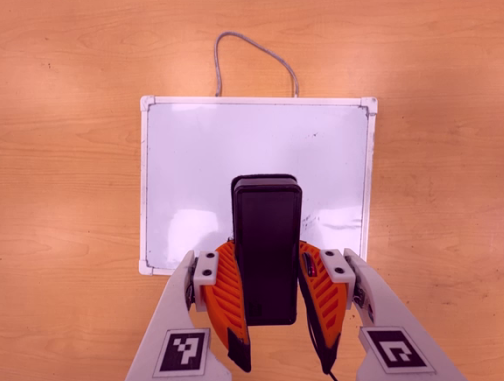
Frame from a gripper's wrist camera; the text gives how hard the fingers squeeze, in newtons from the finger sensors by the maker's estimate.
{"total": 9.3, "left": 7.7, "right": 10.9}